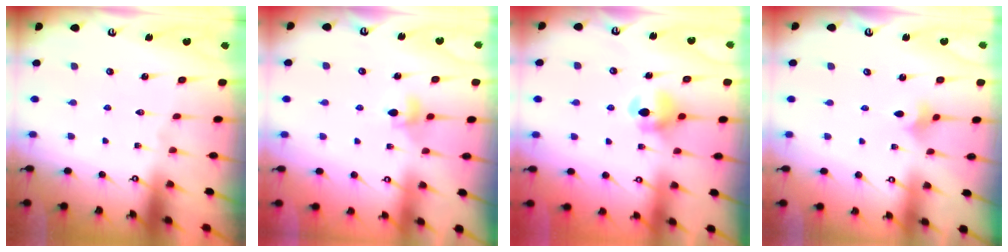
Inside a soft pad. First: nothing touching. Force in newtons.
{"total": 5.7, "press": 5.6, "slide": 0.8}
{"total": 7.3, "press": 7.3, "slide": 0.6}
{"total": 2.1, "press": 2.0, "slide": 0.6}